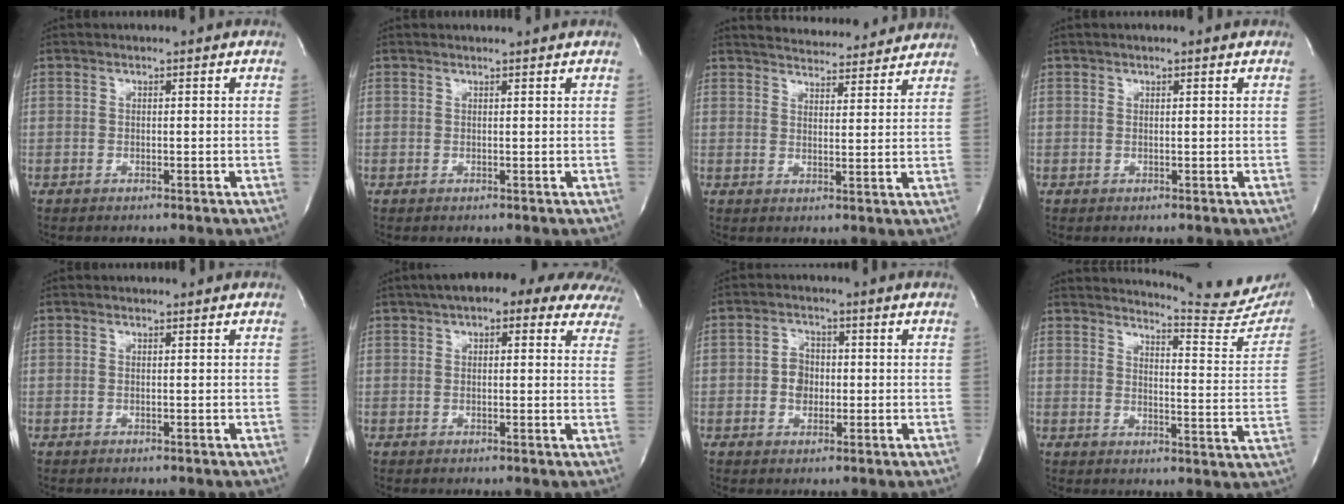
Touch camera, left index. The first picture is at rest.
{"total": 1.2, "force": [1.2, -0.3, 0.1], "torque": [-0.010, -0.001, 0.016]}
{"total": 12.5, "force": [12.1, 2.3, 2.6], "torque": [-0.030, 0.009, 0.152]}
{"total": 0.9, "force": [0.6, 0.0, 0.7], "torque": [-0.019, 0.008, 0.009]}
{"total": 0.0}
{"total": 17.2, "force": [13.2, 5.5, 9.6], "torque": [-0.120, 0.043, 0.147]}
{"total": 3.7, "force": [-0.3, 2.9, 2.3], "torque": [-0.041, 0.008, -0.006]}
{"total": 15.8, "force": [15.4, 1.0, 3.2], "torque": [-0.039, -0.098, 0.167]}